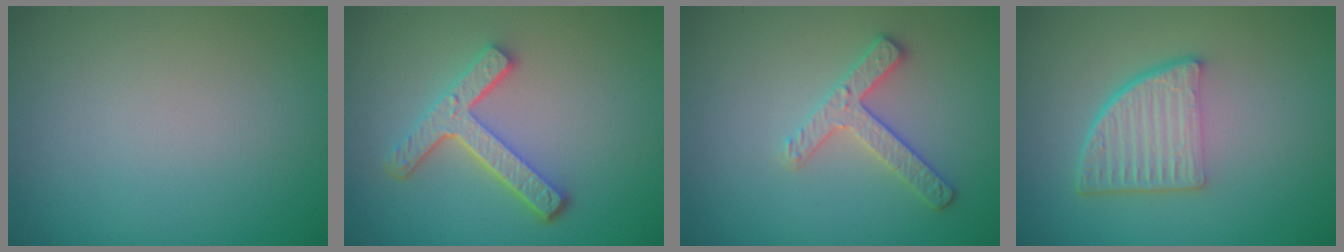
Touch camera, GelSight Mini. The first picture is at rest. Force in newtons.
{"total": 4.3, "press": 3.3, "slide": 2.8}
{"total": 2.5, "press": 2.4, "slide": 0.8}
{"total": 4.9, "press": 3.4, "slide": 3.6}